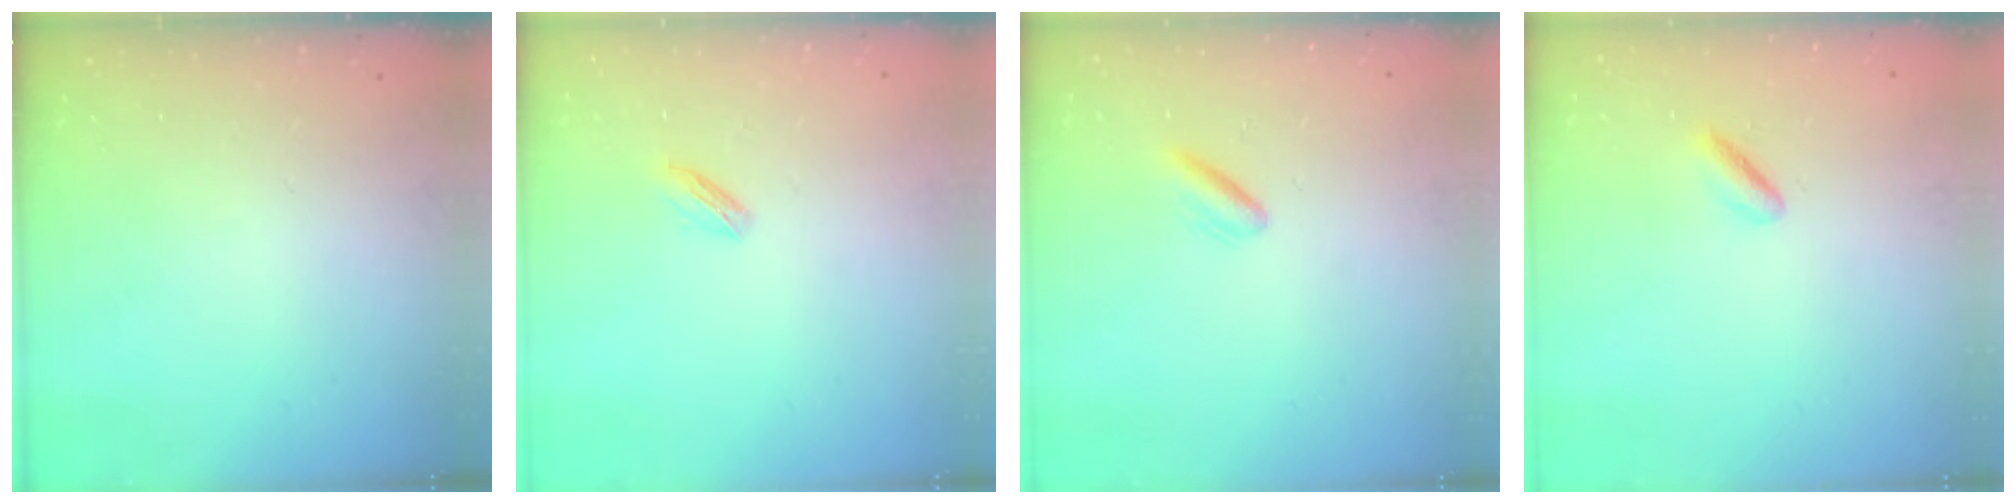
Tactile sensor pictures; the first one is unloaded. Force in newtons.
{"total": 2.6, "press": 2.5, "slide": 0.7}
{"total": 2.7, "press": 2.6, "slide": 0.9}
{"total": 1.7, "press": 1.3, "slide": 1.1}